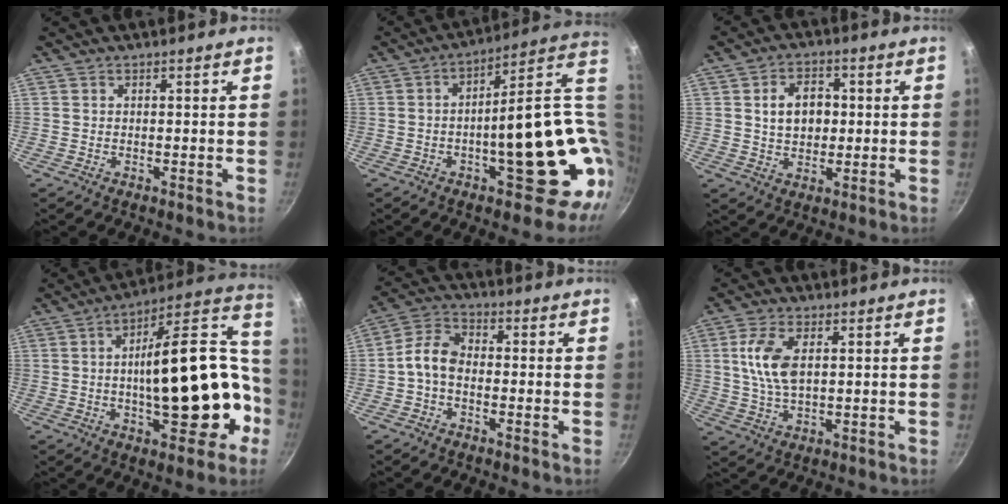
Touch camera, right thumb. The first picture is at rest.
{"total": 25.1, "force": [-0.7, 9.5, 23.2], "torque": [-0.269, 0.001, 0.004]}
{"total": 8.0, "force": [0.9, 5.8, 5.4], "torque": [-0.067, 0.008, 0.014]}
{"total": 26.6, "force": [-2.9, 12.7, 23.2], "torque": [-0.309, 0.051, -0.033]}
{"total": 6.4, "force": [-1.4, 4.1, 4.8], "torque": [-0.092, 0.031, -0.041]}
{"total": 8.6, "force": [1.8, 4.4, 7.2], "torque": [-0.141, 0.000, 0.035]}